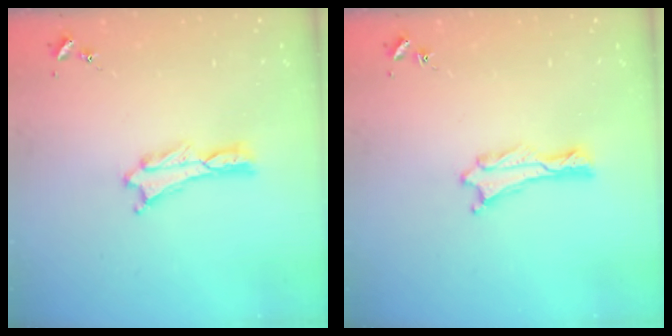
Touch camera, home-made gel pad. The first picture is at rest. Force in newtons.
{"total": 0.0}